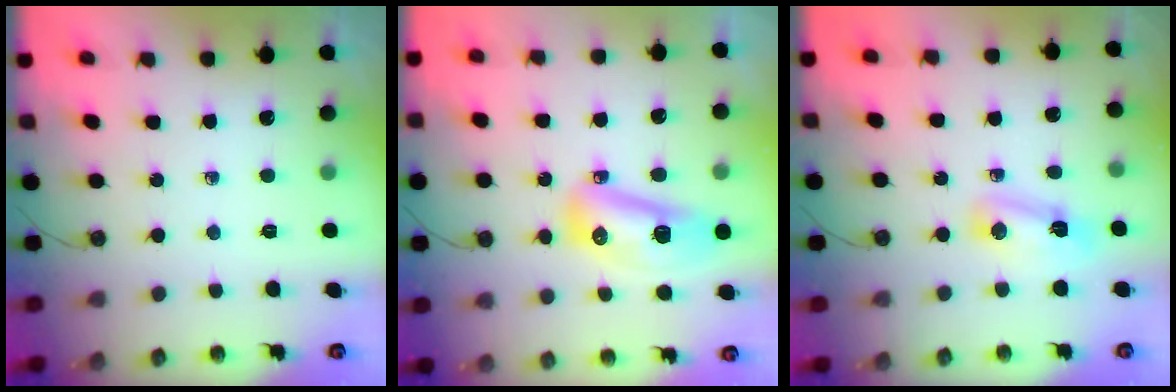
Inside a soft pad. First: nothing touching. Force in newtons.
{"total": 12.3, "press": 12.2, "slide": 1.7}
{"total": 5.2, "press": 5.1, "slide": 0.7}